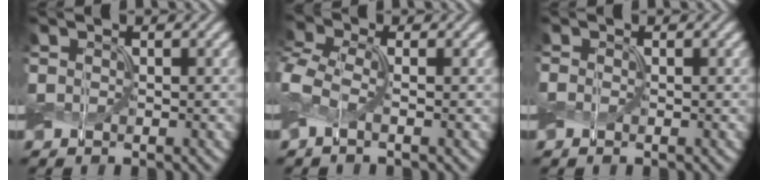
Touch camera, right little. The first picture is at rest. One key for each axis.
{"total": 2.3, "fx": -0.7, "fy": 1.0, "fz": 1.9, "tx": -0.047, "ty": 0.009, "tz": -0.030}
{"total": 0.0}